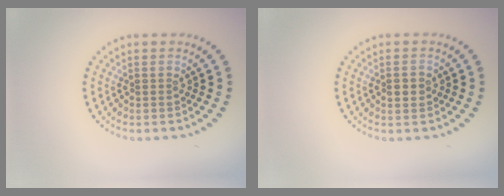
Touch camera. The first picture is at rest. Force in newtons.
{"total": 1.4, "press": 1.4, "slide": 0.1}